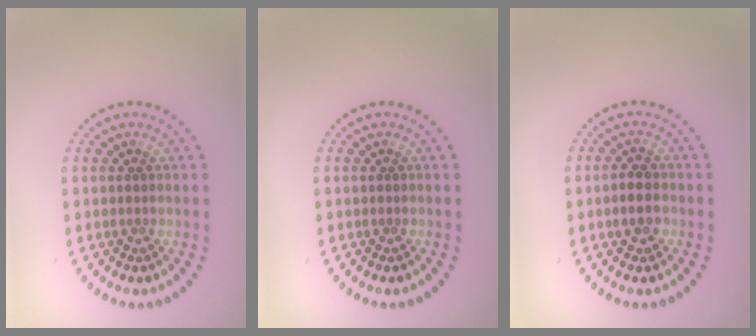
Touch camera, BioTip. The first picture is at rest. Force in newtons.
{"total": 0.0}
{"total": 2.4, "press": 2.4, "slide": 0.5}